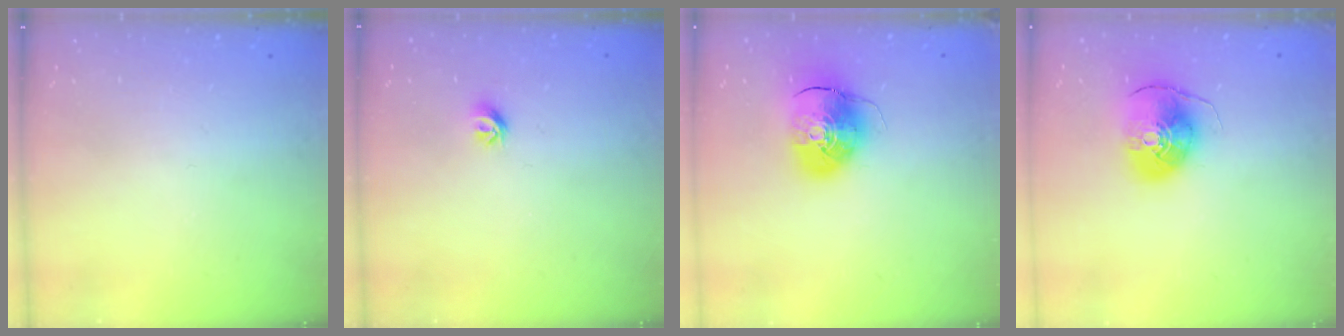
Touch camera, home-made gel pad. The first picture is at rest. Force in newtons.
{"total": 5.4, "press": 5.3, "slide": 0.9}
{"total": 10.0, "press": 9.8, "slide": 1.6}
{"total": 10.2, "press": 10.1, "slide": 1.5}